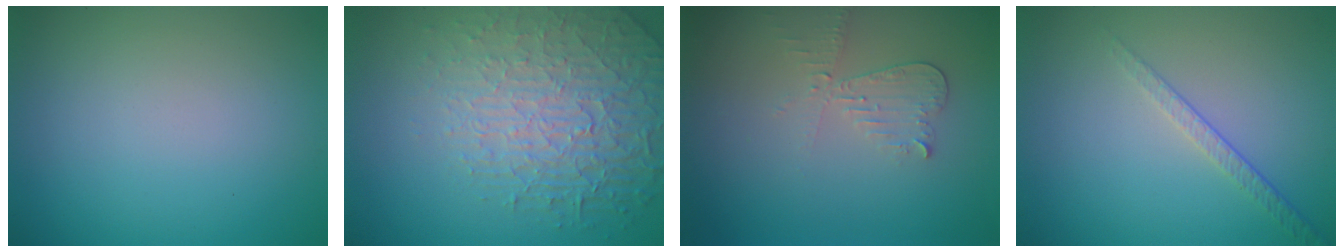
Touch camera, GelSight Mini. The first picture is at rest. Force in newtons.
{"total": 5.3, "press": 4.7, "slide": 2.5}
{"total": 2.1, "press": 2.1, "slide": 0.1}
{"total": 1.6, "press": 1.0, "slide": 1.3}